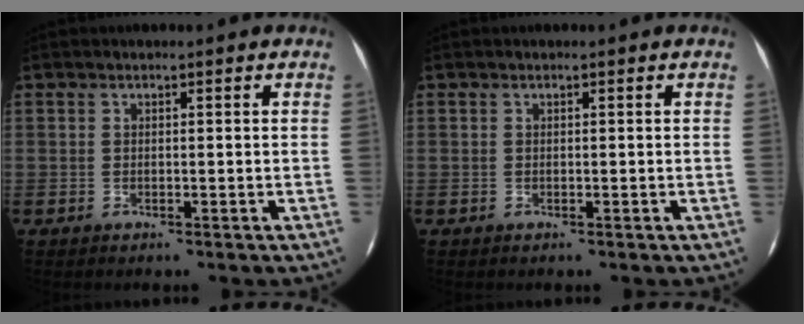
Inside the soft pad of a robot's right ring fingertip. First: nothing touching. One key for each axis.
{"total": 0.0}